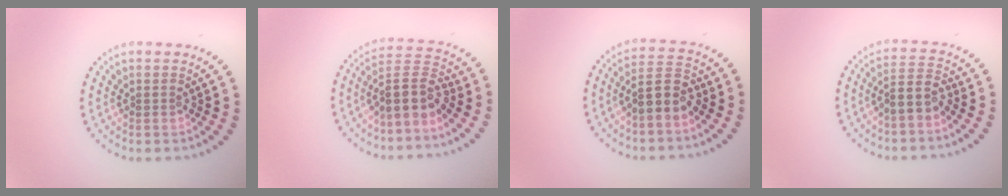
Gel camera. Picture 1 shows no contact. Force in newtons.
{"total": 4.0, "press": 3.6, "slide": 1.9}
{"total": 3.4, "press": 3.2, "slide": 1.1}
{"total": 2.6, "press": 2.2, "slide": 1.4}